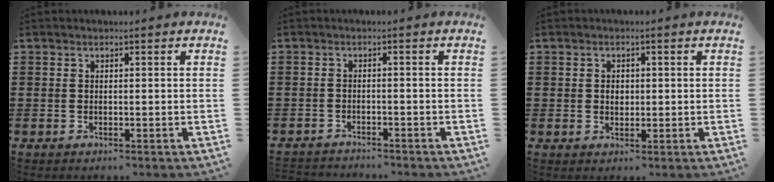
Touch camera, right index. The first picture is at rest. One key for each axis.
{"total": 1.9, "fx": -1.9, "fy": 0.0, "fz": -0.2, "tx": -0.003, "ty": 0.000, "tz": -0.043}
{"total": 1.7, "fx": 0.2, "fy": 1.3, "fz": 1.1, "tx": -0.024, "ty": 0.008, "tz": 0.003}